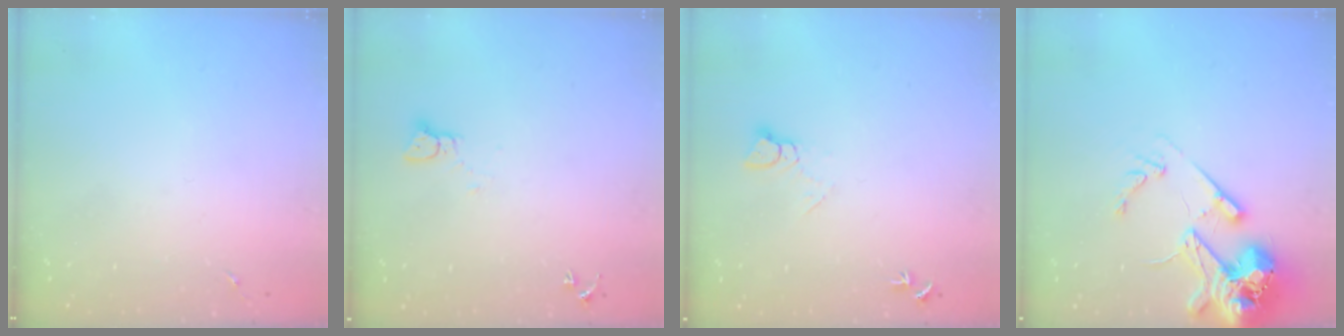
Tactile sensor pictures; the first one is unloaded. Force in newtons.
{"total": 2.1, "press": 2.1, "slide": 0.2}
{"total": 5.5, "press": 5.5, "slide": 0.5}
{"total": 18.0, "press": 17.8, "slide": 2.8}